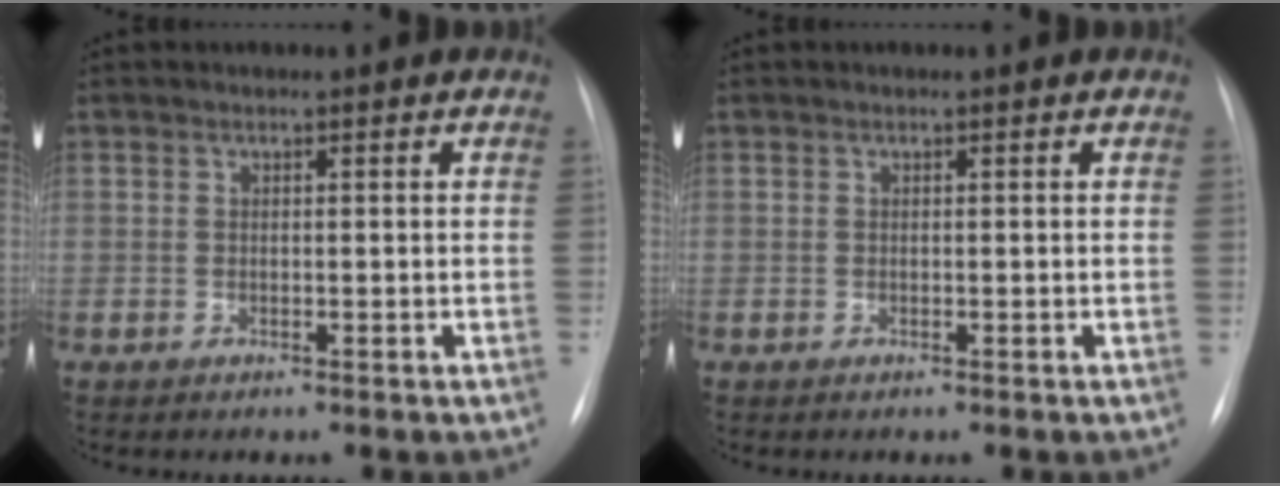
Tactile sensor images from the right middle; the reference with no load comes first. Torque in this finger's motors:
{"motor_torque": [-0.33, -0.55, -0.01, -0.01]}